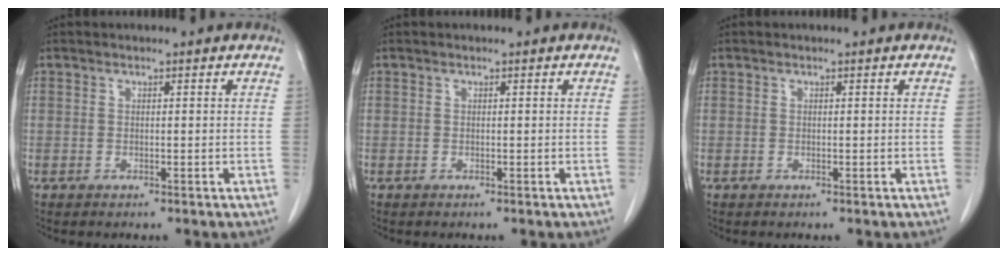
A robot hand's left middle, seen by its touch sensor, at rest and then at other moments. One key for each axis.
{"total": 0.0}
{"total": 0.0}